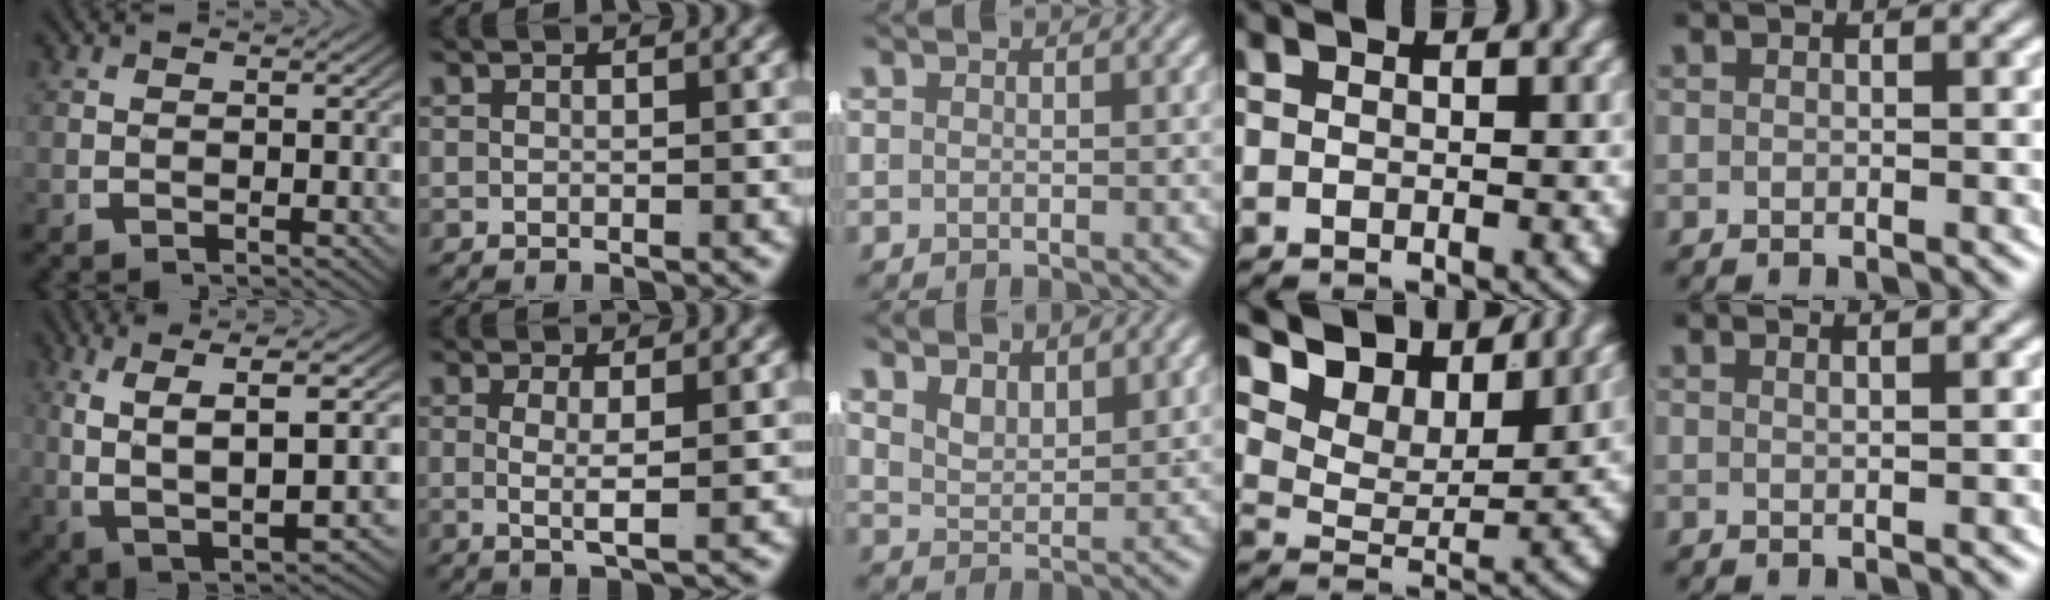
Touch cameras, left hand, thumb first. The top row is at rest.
{"thumb": {"total": 11.9, "force": [0.8, 6.9, 9.7], "torque": [-0.199, -0.030, 0.033]}, "index": {"total": 2.8, "force": [0.3, 0.0, 2.8], "torque": [-0.049, -0.013, 0.012]}, "middle": {"total": 3.1, "force": [2.2, 1.6, 1.5], "torque": [-0.031, -0.013, 0.041]}, "ring": {"total": 9.8, "force": [6.5, 4.9, 5.4], "torque": [-0.114, 0.012, 0.101]}, "little": {"total": 2.1, "force": [1.2, -0.2, 1.7], "torque": [-0.020, 0.002, 0.022]}}